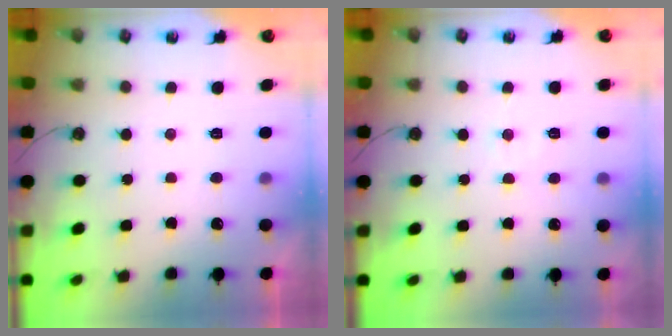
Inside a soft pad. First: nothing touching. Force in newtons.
{"total": 6.0, "press": 5.9, "slide": 0.6}